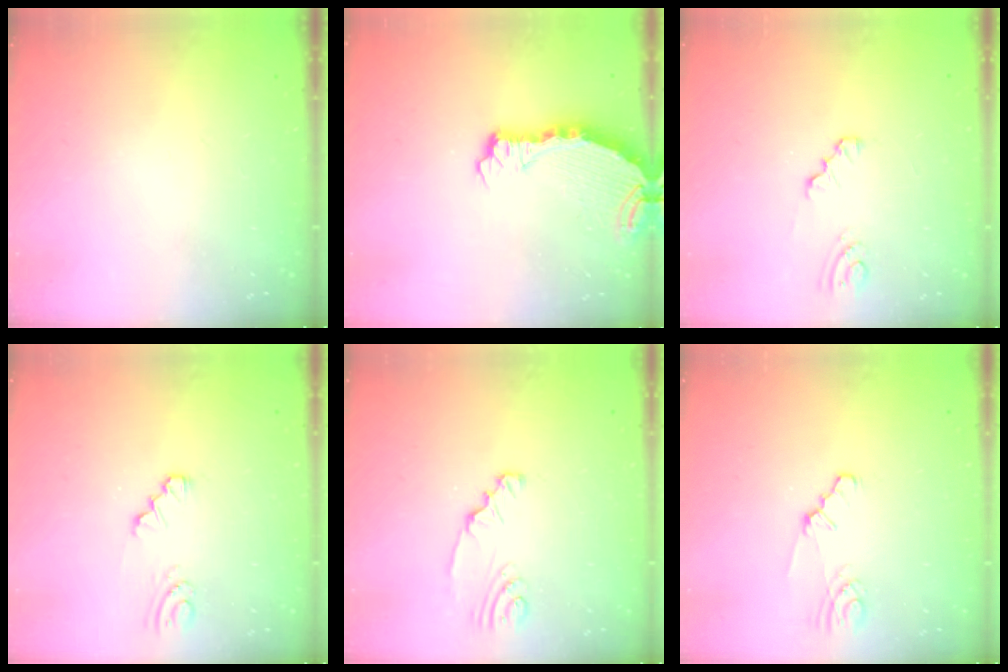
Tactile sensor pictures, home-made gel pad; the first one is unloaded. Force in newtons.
{"total": 5.4, "press": 5.3, "slide": 0.6}
{"total": 2.6, "press": 2.6, "slide": 0.3}
{"total": 1.0, "press": 1.0, "slide": 0.2}
{"total": 2.3, "press": 2.3, "slide": 0.3}
{"total": 2.3, "press": 2.3, "slide": 0.4}